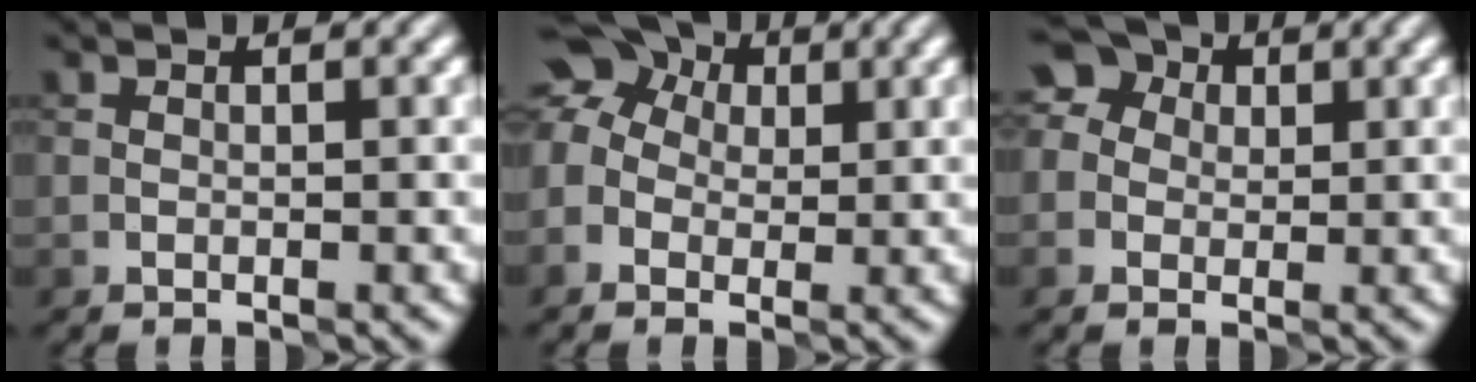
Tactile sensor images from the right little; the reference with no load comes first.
{"total": 8.7, "force": [1.8, 7.1, 4.7], "torque": [-0.090, 0.035, -0.006]}
{"total": 5.3, "force": [1.7, 4.5, 2.4], "torque": [-0.019, 0.029, -0.007]}